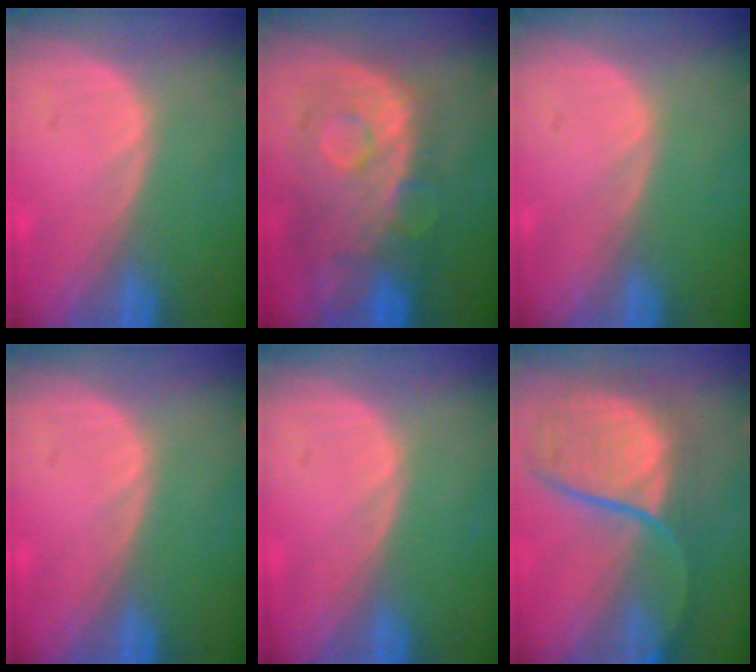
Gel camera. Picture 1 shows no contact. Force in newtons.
{"total": 10.7, "press": 9.5, "slide": 4.8}
{"total": 0.0}
{"total": 0.0}
{"total": 0.0}
{"total": 11.4, "press": 10.0, "slide": 5.4}